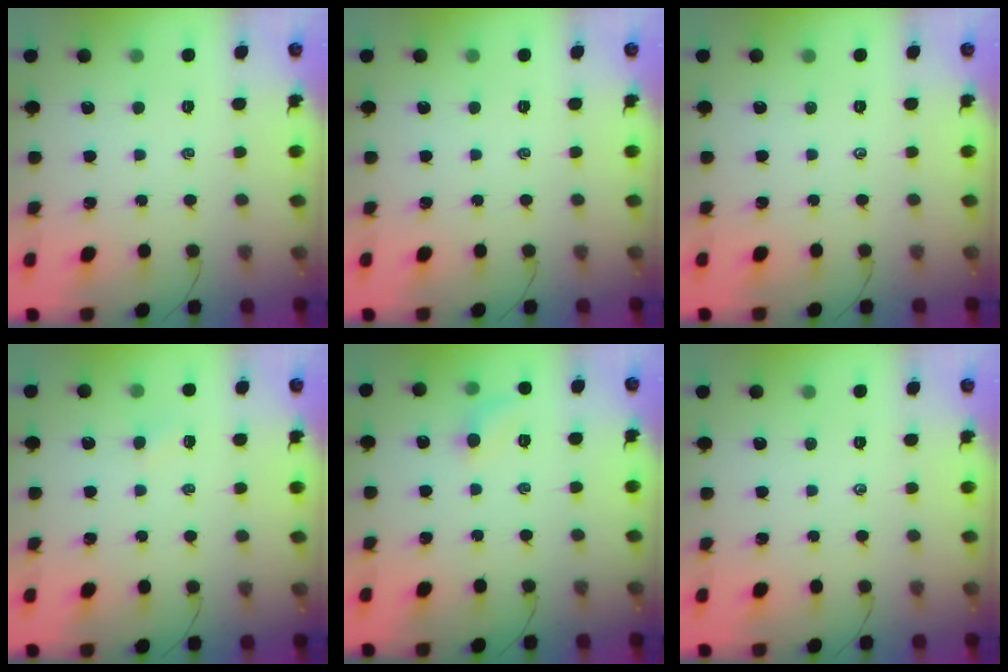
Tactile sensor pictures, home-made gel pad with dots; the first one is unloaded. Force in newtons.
{"total": 0.0}
{"total": 0.0}
{"total": 2.5, "press": 2.4, "slide": 0.8}
{"total": 6.6, "press": 6.3, "slide": 1.9}
{"total": 0.0}